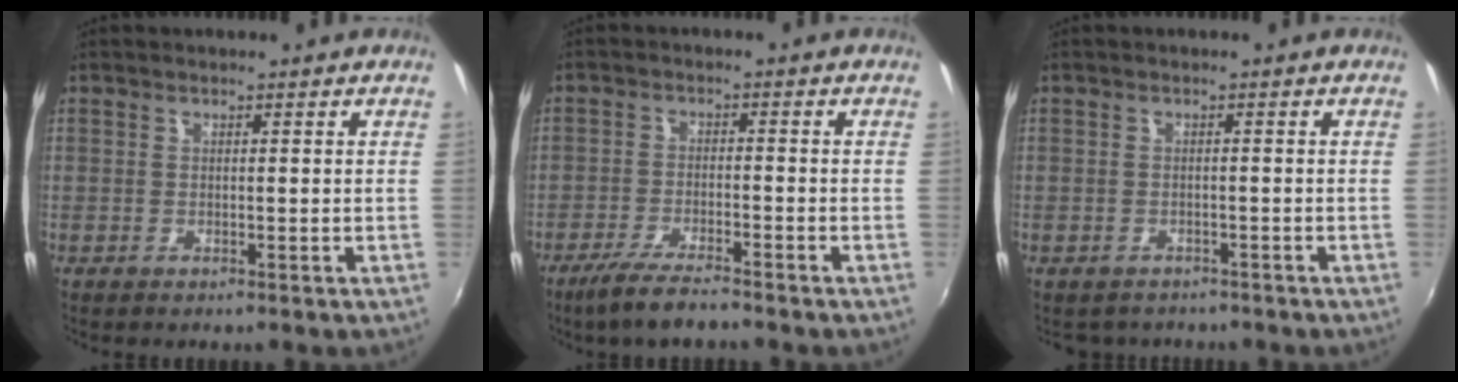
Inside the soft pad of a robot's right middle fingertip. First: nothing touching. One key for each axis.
{"total": 6.8, "fx": -5.5, "fy": 0.6, "fz": 3.8, "tx": -0.094, "ty": -0.014, "tz": -0.101}
{"total": 2.9, "fx": -2.4, "fy": 1.6, "fz": 0.4, "tx": -0.015, "ty": -0.009, "tz": -0.033}